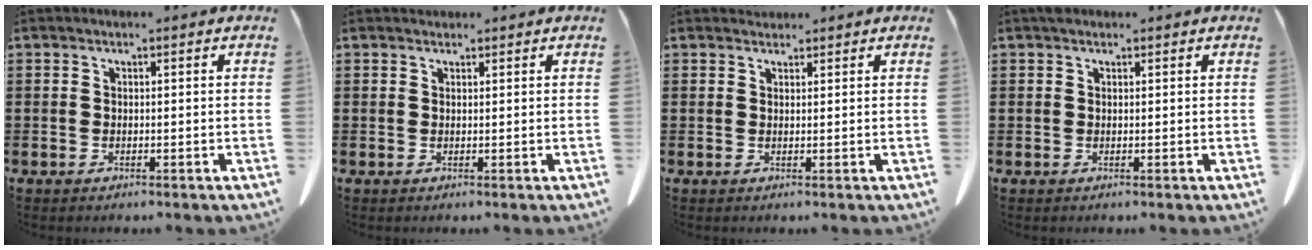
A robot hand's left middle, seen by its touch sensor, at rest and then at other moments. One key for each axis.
{"total": 0.9, "fx": 0.8, "fy": 0.4, "fz": 0.0, "tx": -0.002, "ty": 0.001, "tz": 0.016}
{"total": 1.4, "fx": 1.3, "fy": 0.5, "fz": 0.0, "tx": -0.004, "ty": 0.002, "tz": 0.026}
{"total": 0.7, "fx": 0.4, "fy": 0.4, "fz": 0.2, "tx": 0.002, "ty": 0.000, "tz": 0.006}